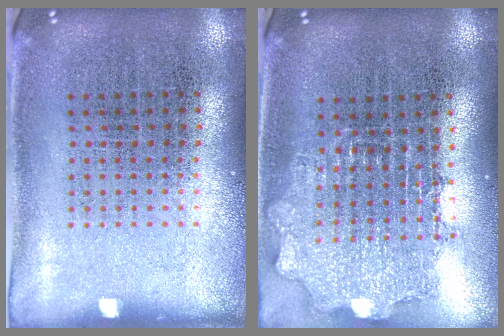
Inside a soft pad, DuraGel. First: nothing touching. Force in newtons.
{"total": 1.7, "press": 1.4, "slide": 1.0}